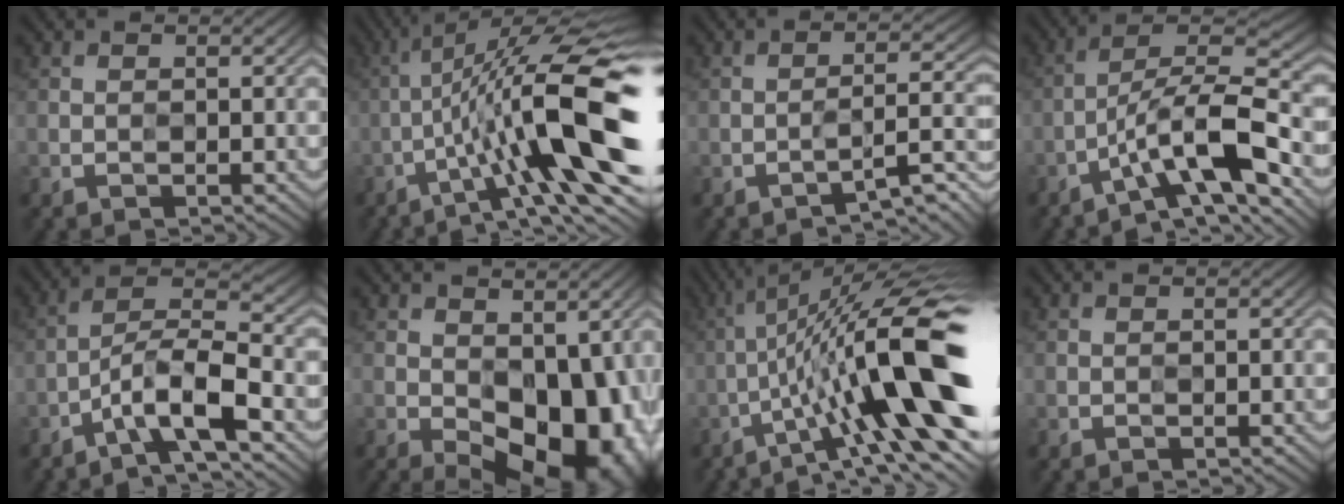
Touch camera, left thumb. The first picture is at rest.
{"total": 15.0, "force": [-2.6, 3.3, 14.4], "torque": [-0.226, 0.019, -0.036]}
{"total": 4.1, "force": [-2.5, 0.5, 3.1], "torque": [-0.036, 0.020, -0.043]}
{"total": 9.1, "force": [-4.7, 1.8, 7.6], "torque": [-0.123, 0.020, -0.092]}
{"total": 8.3, "force": [-4.7, 1.8, 6.6], "torque": [-0.107, 0.018, -0.093]}
{"total": 15.8, "force": [-3.2, 9.3, 12.3], "torque": [-0.148, -0.027, -0.008]}
{"total": 16.9, "force": [-3.1, 3.8, 16.2], "torque": [-0.247, 0.016, -0.040]}
{"total": 0.0}